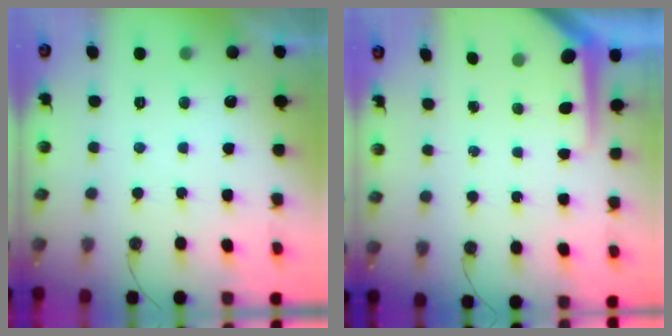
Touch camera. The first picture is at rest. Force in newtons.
{"total": 7.5, "press": 7.4, "slide": 0.9}